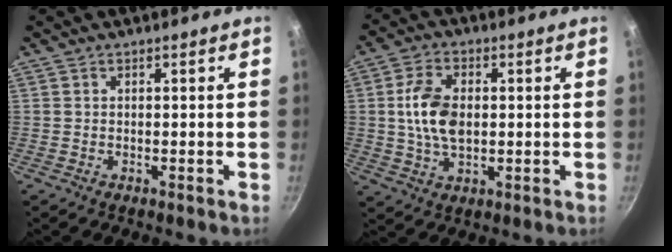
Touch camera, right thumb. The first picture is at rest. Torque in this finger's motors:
{"motor_torque": [0.55, 0.49, 1.37, -0.01, 0.40]}